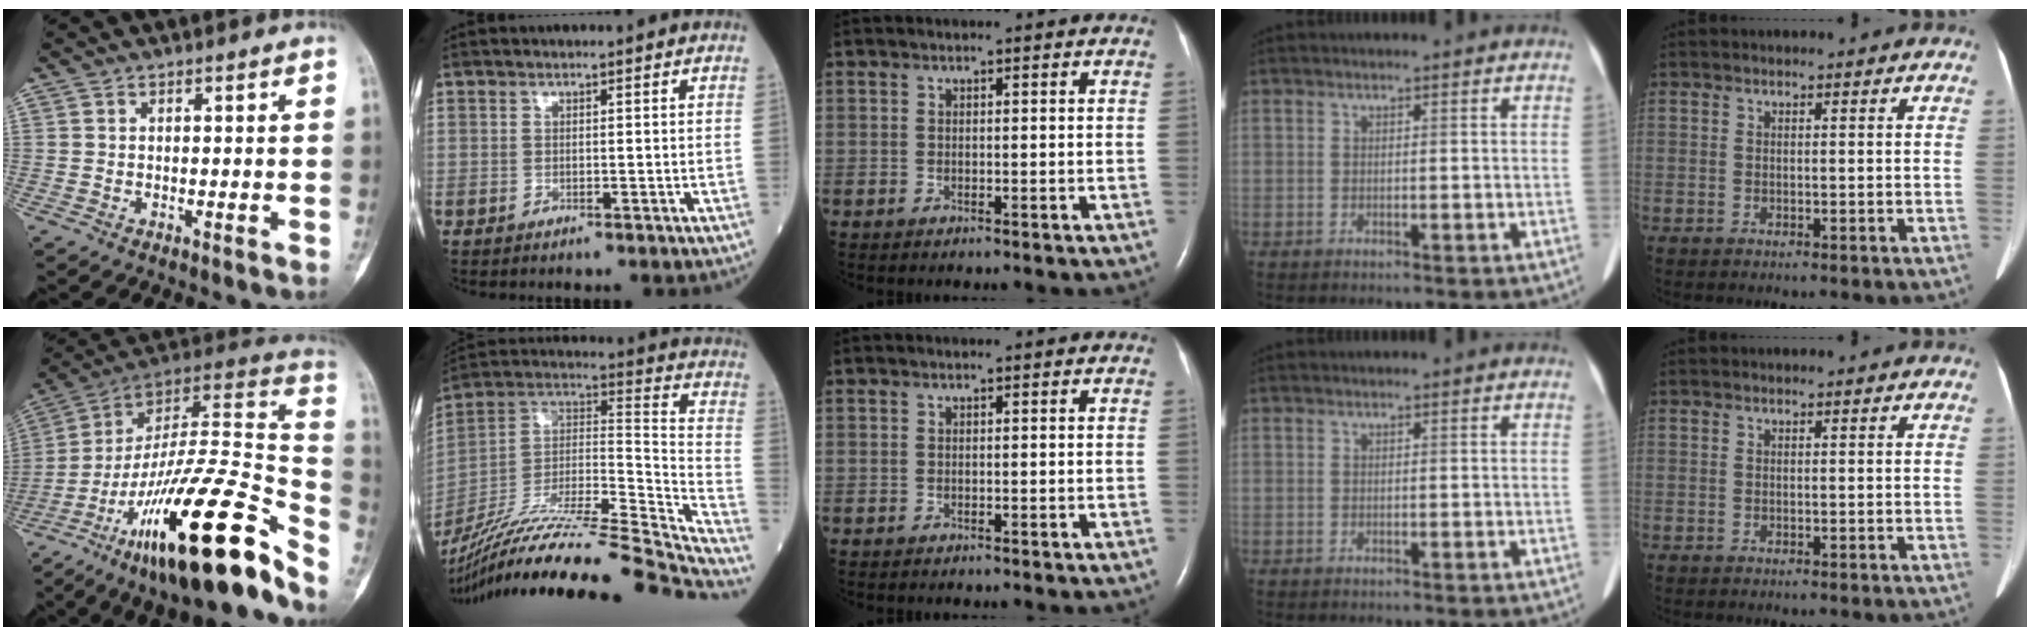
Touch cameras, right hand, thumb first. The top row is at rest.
{"thumb": {"total": 35.0, "force": [-20.0, 7.8, 27.6], "torque": [-0.384, 0.075, -0.325]}, "index": {"total": 38.3, "force": [-33.4, 1.9, 18.7], "torque": [-0.257, -0.055, -0.501]}}